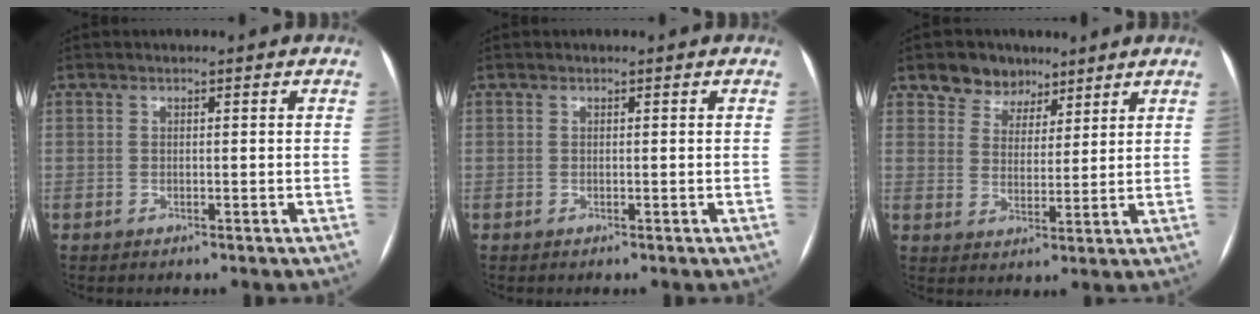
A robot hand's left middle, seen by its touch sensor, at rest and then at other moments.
{"total": 0.0}
{"total": 6.3, "force": [4.6, 4.3, 1.0], "torque": [-0.017, 0.011, 0.079]}